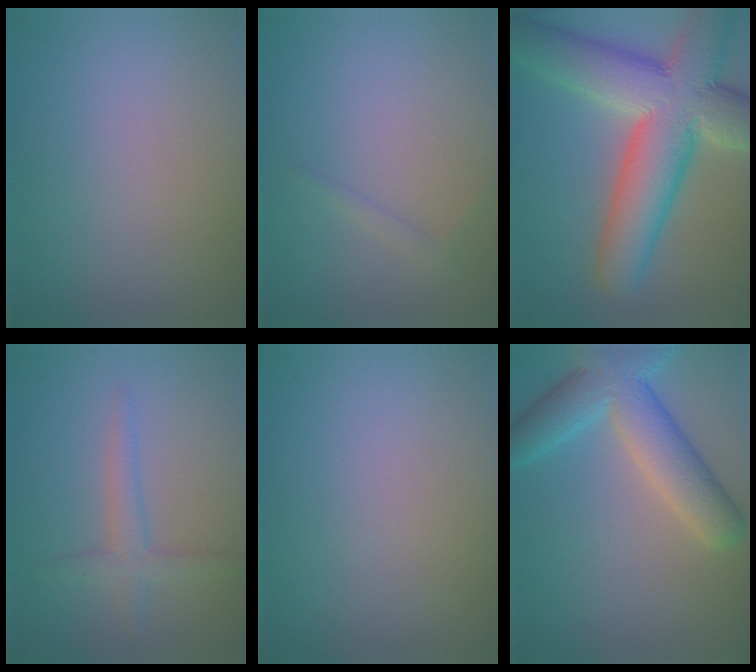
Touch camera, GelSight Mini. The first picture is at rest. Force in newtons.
{"total": 0.8, "press": 0.8, "slide": 0.1}
{"total": 12.7, "press": 12.6, "slide": 0.9}
{"total": 2.4, "press": 2.4, "slide": 0.1}
{"total": 0.0}
{"total": 6.8, "press": 6.8, "slide": 0.4}